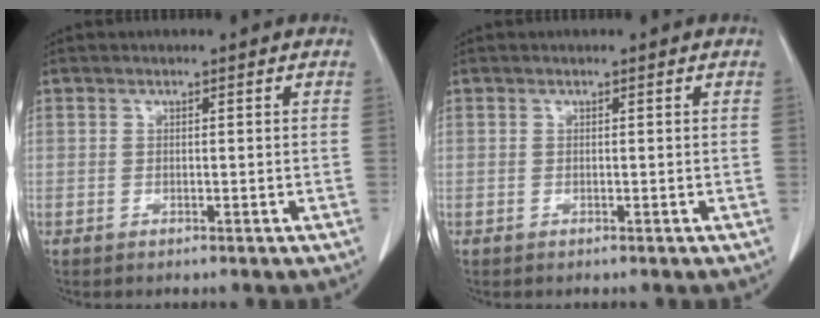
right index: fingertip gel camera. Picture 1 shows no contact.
{"total": 0.0}